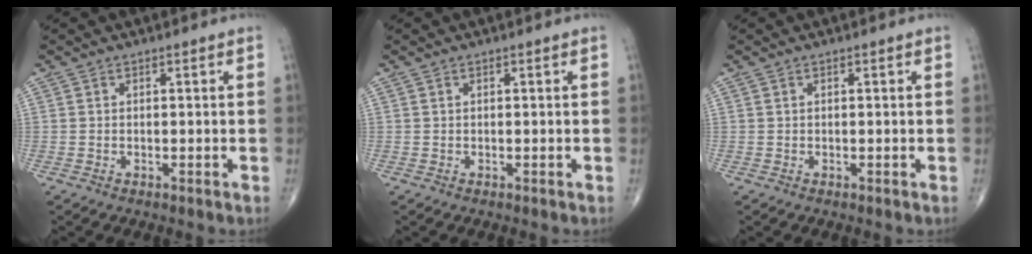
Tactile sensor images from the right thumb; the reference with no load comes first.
{"total": 0.0}
{"total": 0.0}